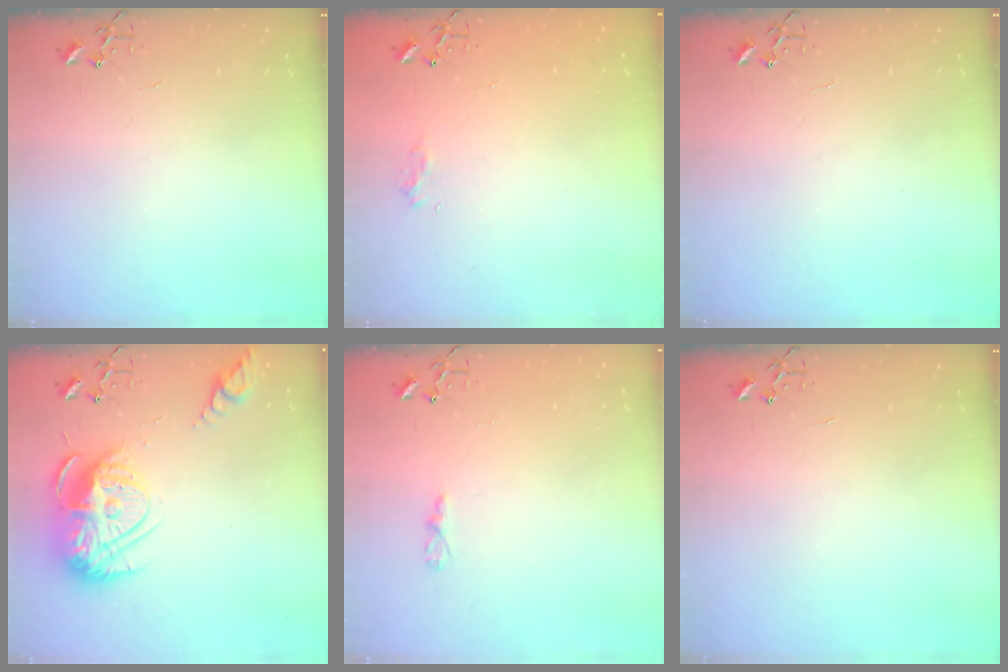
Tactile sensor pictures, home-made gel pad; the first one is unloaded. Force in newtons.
{"total": 5.9, "press": 5.8, "slide": 0.6}
{"total": 0.0}
{"total": 18.1, "press": 18.1, "slide": 1.6}
{"total": 2.9, "press": 2.9, "slide": 0.4}
{"total": 0.0}